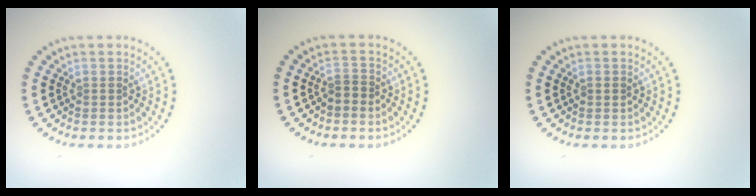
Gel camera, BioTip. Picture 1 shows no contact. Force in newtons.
{"total": 0.8, "press": 0.6, "slide": 0.6}
{"total": 0.6, "press": 0.6, "slide": 0.1}